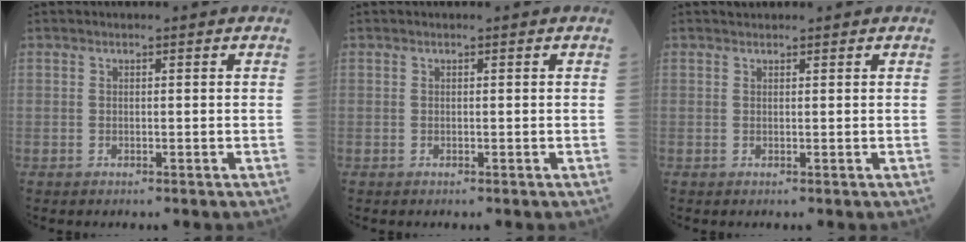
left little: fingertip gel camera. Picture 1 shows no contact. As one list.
[{"total": 0.0}, {"total": 0.7, "force": [0.7, 0.2, 0.0], "torque": [-0.009, 0.008, 0.013]}]